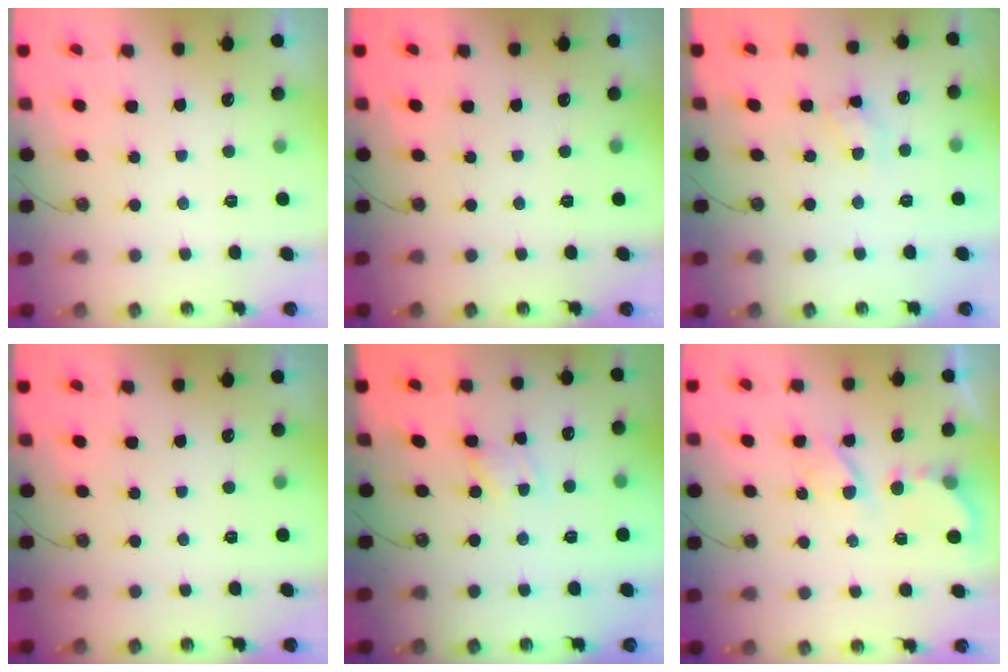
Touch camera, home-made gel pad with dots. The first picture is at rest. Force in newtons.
{"total": 0.0}
{"total": 5.6, "press": 5.6, "slide": 0.4}
{"total": 0.0}
{"total": 1.3, "press": 1.3, "slide": 0.2}
{"total": 5.7, "press": 5.7, "slide": 0.1}